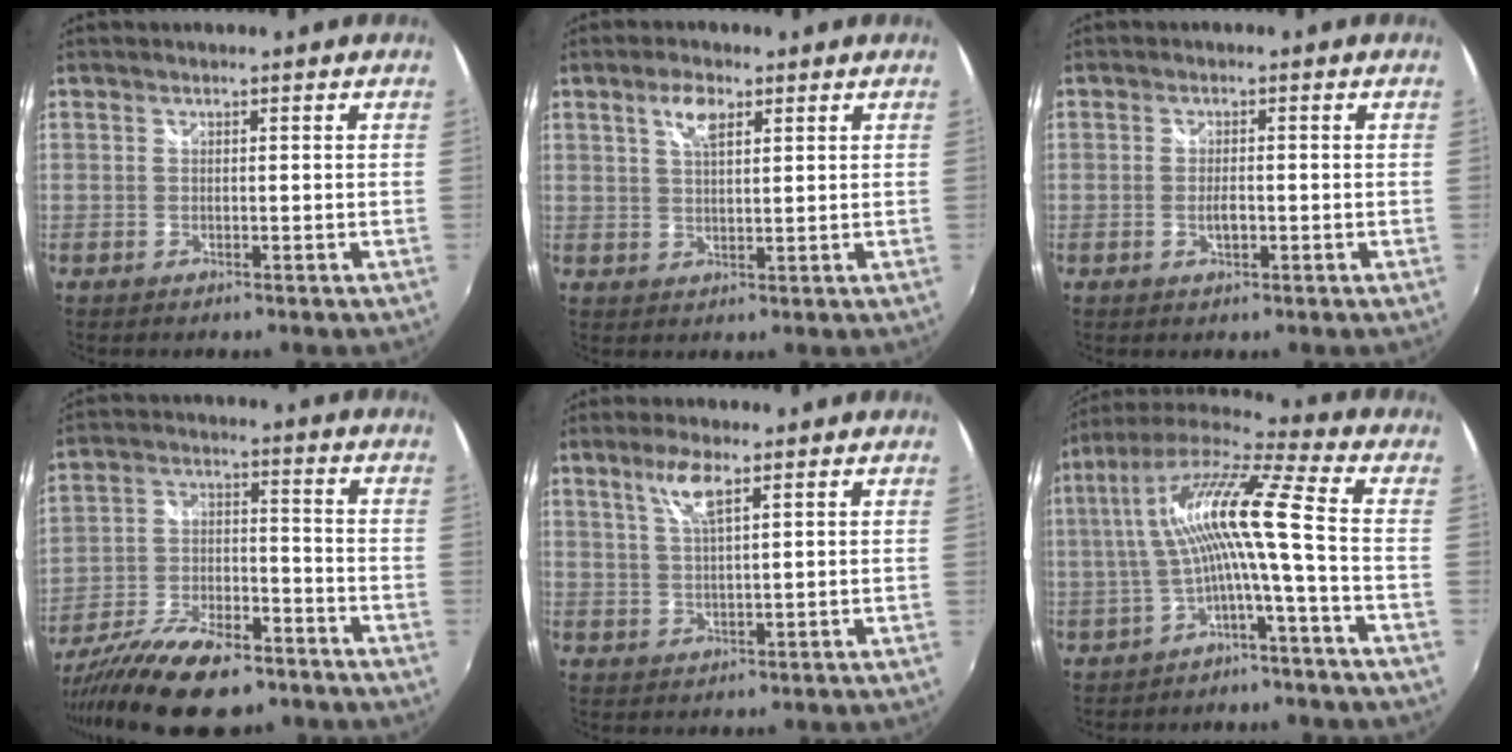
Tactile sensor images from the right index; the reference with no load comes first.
{"total": 4.6, "force": [2.4, 1.8, 3.5], "torque": [-0.063, 0.007, 0.043]}
{"total": 2.4, "force": [-0.6, 1.0, 2.1], "torque": [-0.038, -0.002, -0.011]}
{"total": 18.8, "force": [-14.0, 6.5, 10.6], "torque": [-0.210, -0.034, -0.232]}
{"total": 5.2, "force": [2.8, 0.9, 4.3], "torque": [-0.084, 0.004, 0.056]}
{"total": 12.7, "force": [-1.7, -0.5, 12.6], "torque": [-0.238, 0.014, -0.030]}